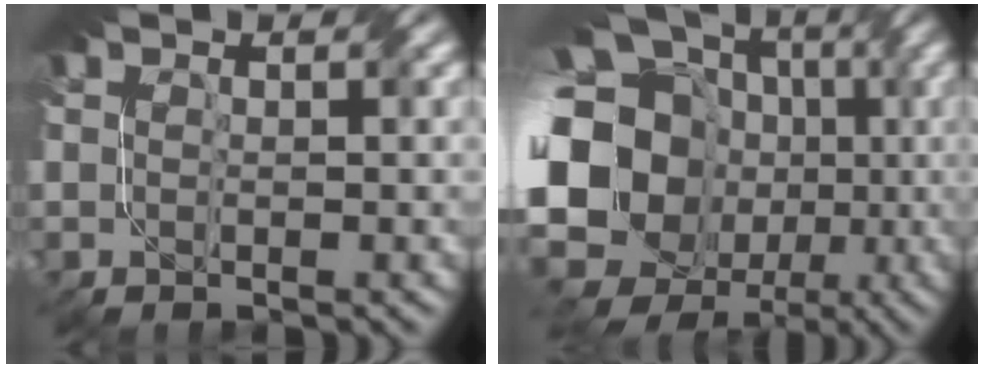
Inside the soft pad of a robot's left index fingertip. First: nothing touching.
{"total": 21.1, "force": [-3.1, 17.7, 11.1], "torque": [-0.205, -0.005, -0.097]}